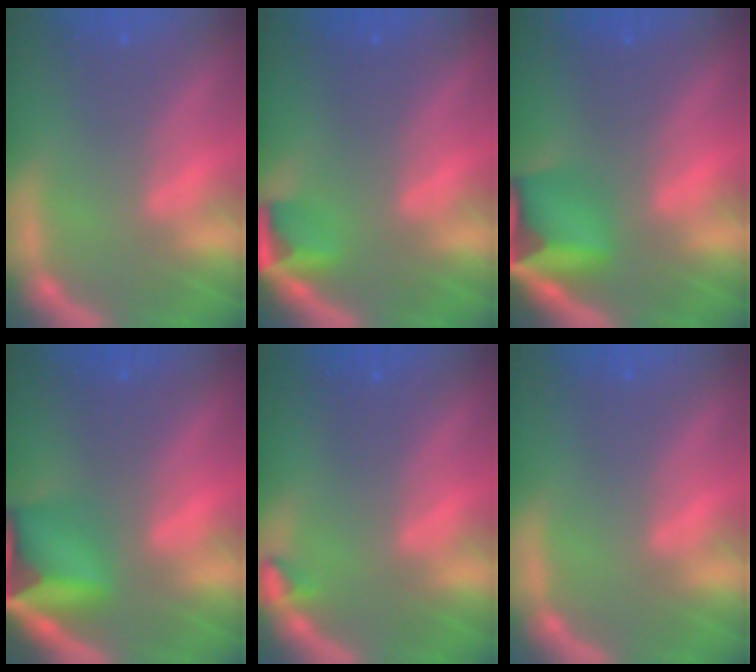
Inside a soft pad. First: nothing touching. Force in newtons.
{"total": 2.9}
{"total": 6.9}
{"total": 8.1}
{"total": 0.9}
{"total": 0.0}